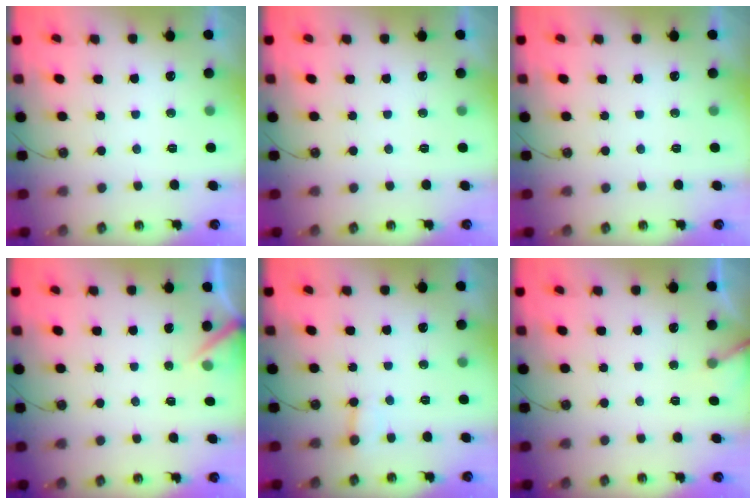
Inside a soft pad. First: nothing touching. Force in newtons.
{"total": 0.0}
{"total": 0.0}
{"total": 5.1, "press": 5.1, "slide": 0.3}
{"total": 2.4, "press": 2.4, "slide": 0.1}
{"total": 4.5, "press": 4.5, "slide": 0.4}